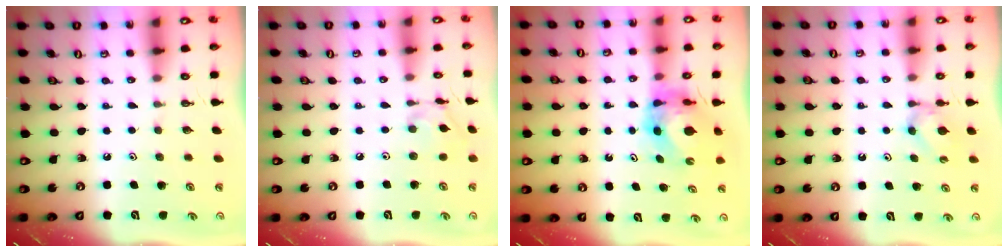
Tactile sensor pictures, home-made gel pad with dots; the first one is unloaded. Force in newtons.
{"total": 7.7, "press": 7.7, "slide": 0.4}
{"total": 7.3, "press": 7.2, "slide": 0.7}
{"total": 3.7, "press": 3.6, "slide": 0.6}